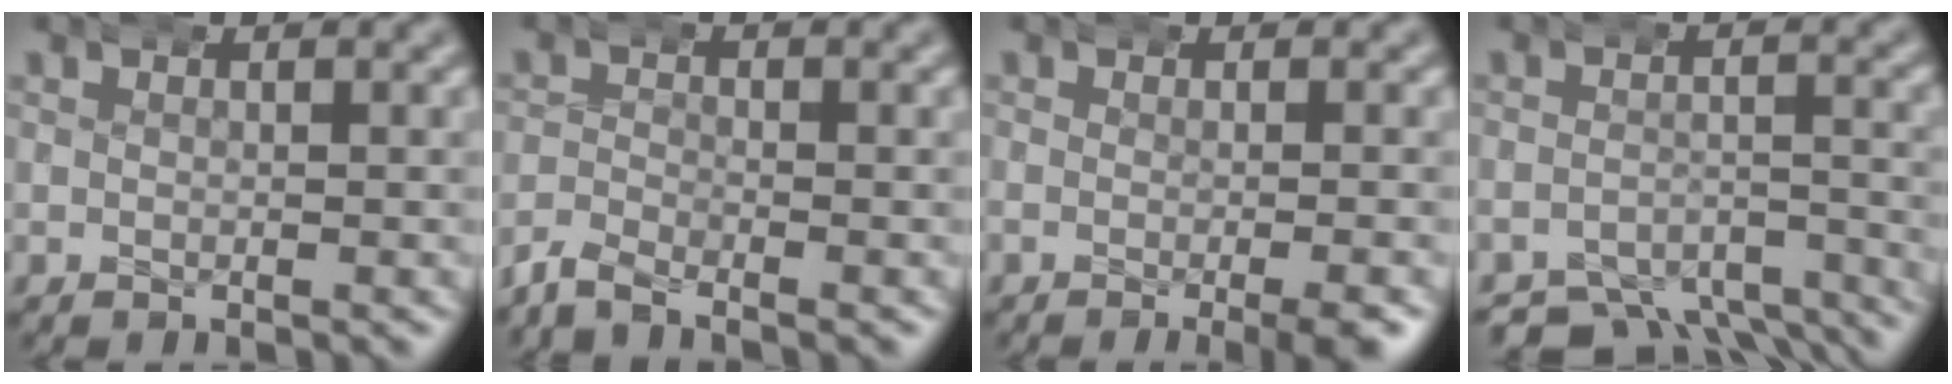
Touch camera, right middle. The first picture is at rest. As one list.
[{"total": 2.8, "force": [-2.7, 0.7, 0.4], "torque": [-0.005, 0.000, -0.054]}, {"total": 2.3, "force": [-1.1, -0.1, 2.0], "torque": [-0.019, 0.003, -0.024]}, {"total": 8.5, "force": [-7.3, 3.0, 3.2], "torque": [-0.027, -0.021, -0.111]}]